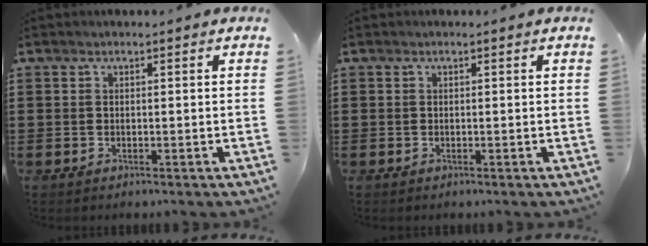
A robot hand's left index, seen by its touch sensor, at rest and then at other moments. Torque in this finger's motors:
{"motor_torque": [0.01, 0.01, 0.00, 0.00]}